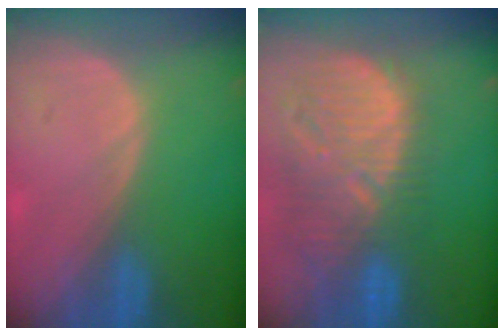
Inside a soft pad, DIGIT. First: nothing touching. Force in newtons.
{"total": 12.9, "press": 11.3, "slide": 6.3}